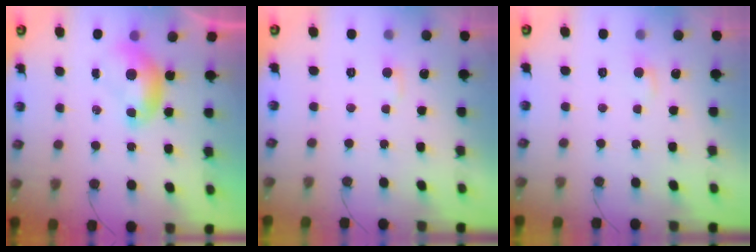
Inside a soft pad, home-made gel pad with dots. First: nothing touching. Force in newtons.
{"total": 3.2, "press": 3.2, "slide": 0.4}
{"total": 1.3, "press": 1.2, "slide": 0.5}